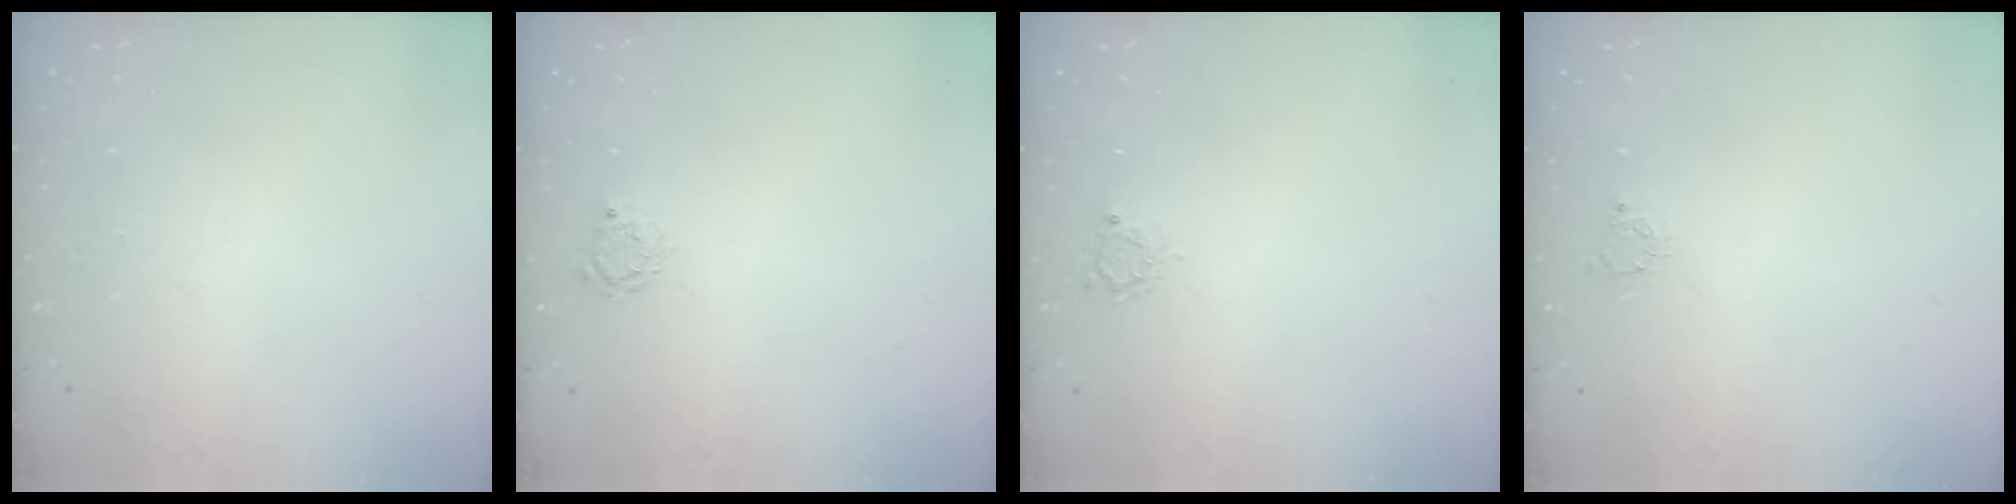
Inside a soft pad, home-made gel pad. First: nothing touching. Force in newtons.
{"total": 2.8, "press": 2.7, "slide": 0.4}
{"total": 3.0, "press": 3.0, "slide": 0.4}
{"total": 2.8, "press": 2.8, "slide": 0.3}